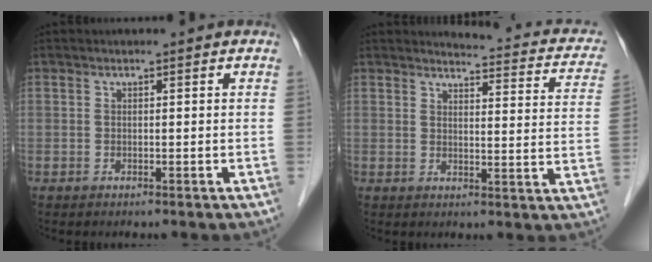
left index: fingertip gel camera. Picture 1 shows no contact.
{"total": 12.2, "force": [11.0, 2.9, 4.3], "torque": [-0.030, -0.024, 0.095]}